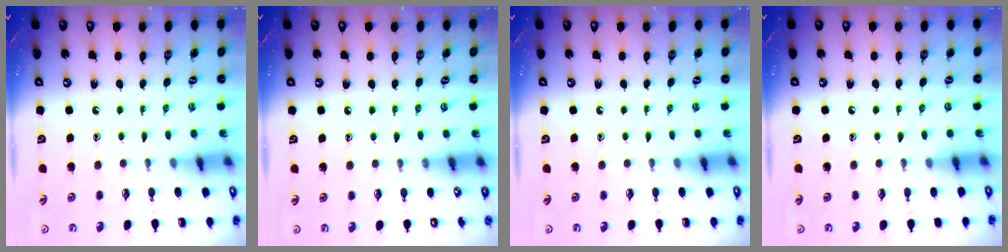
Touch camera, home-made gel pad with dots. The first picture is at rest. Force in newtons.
{"total": 4.8, "press": 4.8, "slide": 0.6}
{"total": 0.0}
{"total": 3.4, "press": 3.4, "slide": 0.5}